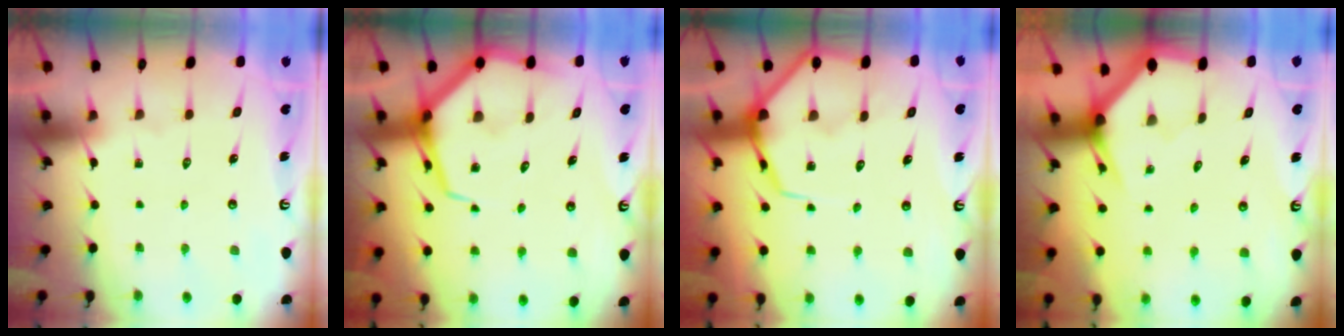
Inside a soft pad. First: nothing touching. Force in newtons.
{"total": 8.8, "press": 8.8, "slide": 1.0}
{"total": 9.5, "press": 9.5, "slide": 0.9}
{"total": 3.2, "press": 3.2, "slide": 0.1}